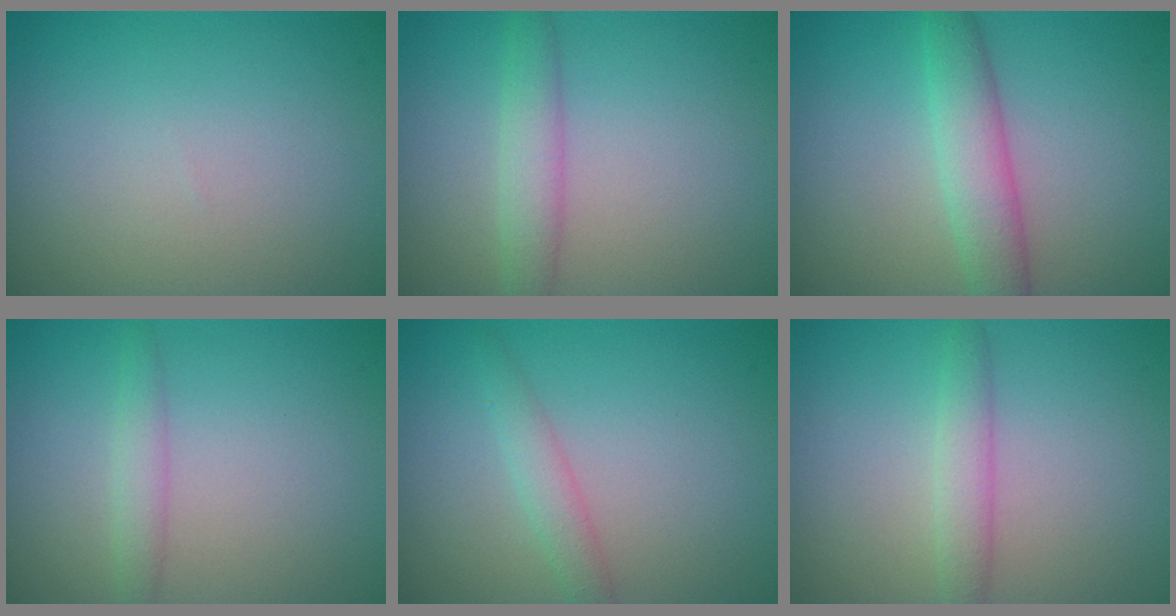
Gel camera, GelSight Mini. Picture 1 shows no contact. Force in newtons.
{"total": 2.5, "press": 2.5, "slide": 0.1}
{"total": 3.8, "press": 3.8, "slide": 0.2}
{"total": 1.5, "press": 1.5, "slide": 0.2}
{"total": 1.8, "press": 1.8, "slide": 0.0}
{"total": 2.1, "press": 2.1, "slide": 0.1}